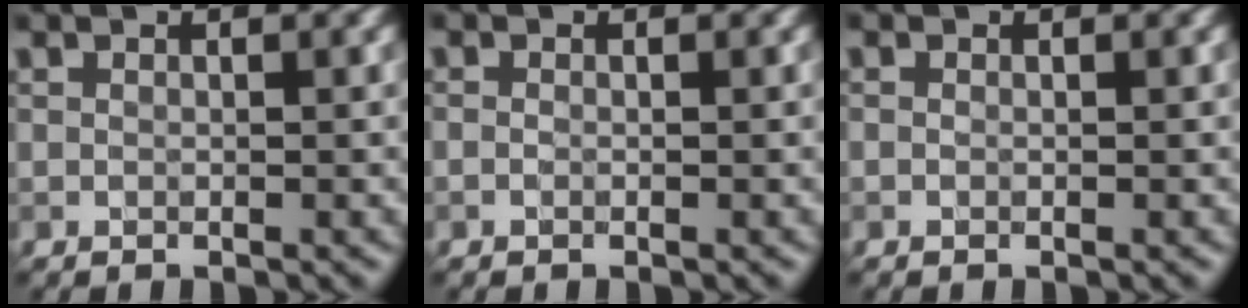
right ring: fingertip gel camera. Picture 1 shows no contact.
{"total": 0.0}
{"total": 0.0}